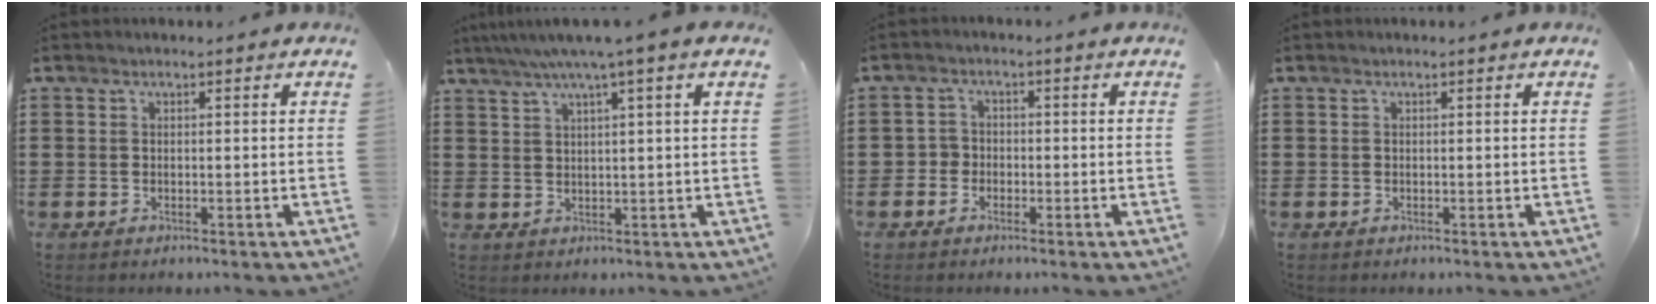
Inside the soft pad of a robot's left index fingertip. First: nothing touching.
{"total": 4.2, "force": [2.3, -0.6, 3.4], "torque": [-0.071, -0.004, 0.037]}
{"total": 2.2, "force": [-1.2, 1.8, 0.2], "torque": [-0.013, 0.004, -0.029]}
{"total": 0.0}